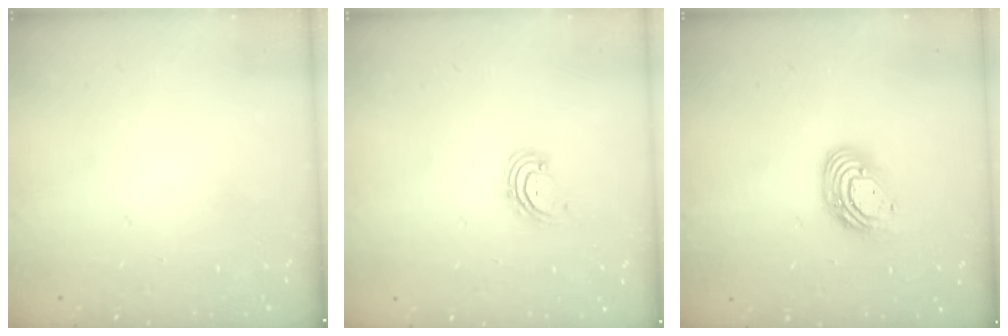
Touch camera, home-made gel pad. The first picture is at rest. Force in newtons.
{"total": 2.8, "press": 2.8, "slide": 0.2}
{"total": 10.1, "press": 10.1, "slide": 0.9}